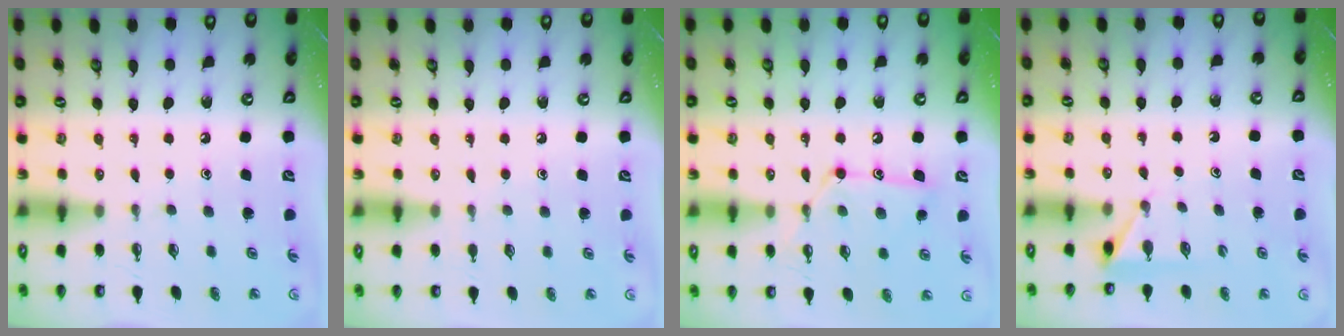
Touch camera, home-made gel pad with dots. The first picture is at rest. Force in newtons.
{"total": 3.5, "press": 3.5, "slide": 0.3}
{"total": 12.9, "press": 12.9, "slide": 1.0}
{"total": 3.0, "press": 2.9, "slide": 0.4}